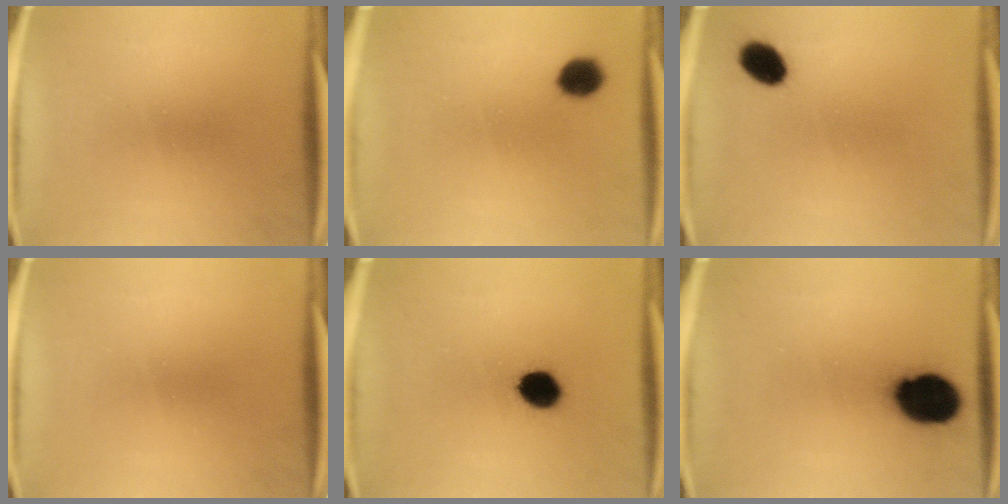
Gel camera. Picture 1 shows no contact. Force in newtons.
{"total": 4.7}
{"total": 5.8}
{"total": 0.0}
{"total": 8.6}
{"total": 14.8}